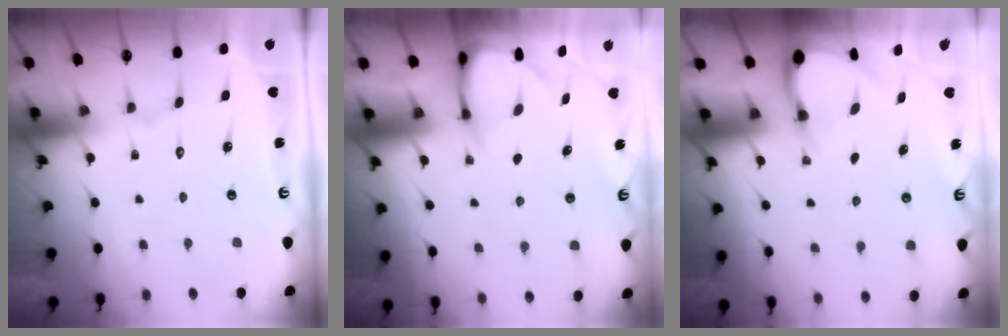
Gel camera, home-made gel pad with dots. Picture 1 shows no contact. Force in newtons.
{"total": 3.3, "press": 3.3, "slide": 0.3}
{"total": 3.4, "press": 3.4, "slide": 0.2}